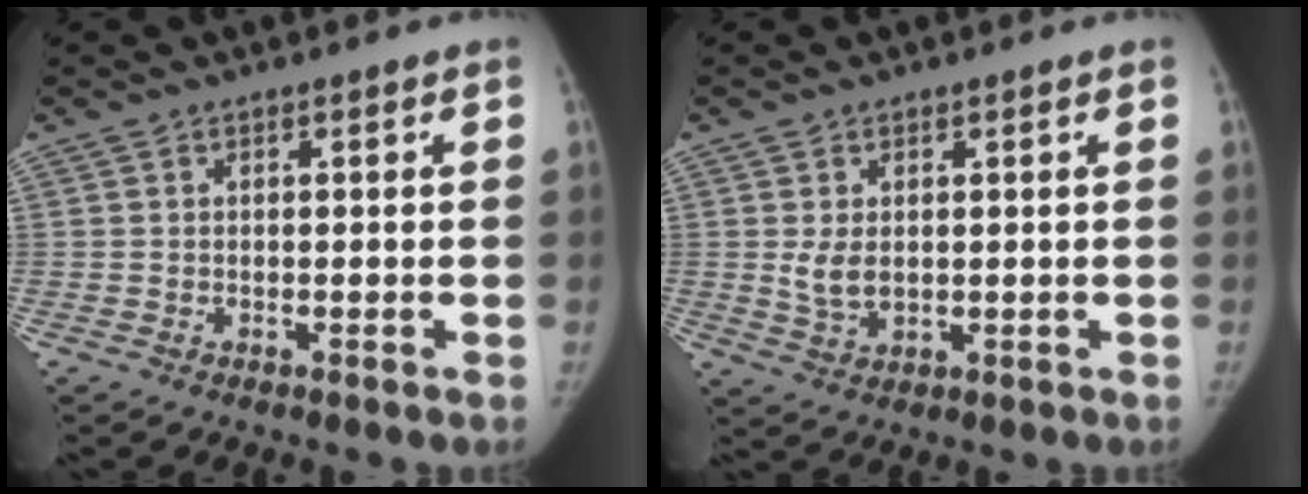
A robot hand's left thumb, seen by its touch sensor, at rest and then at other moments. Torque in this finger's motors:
{"motor_torque": [0.06, 0.10, 0.53, -0.42, 0.02]}